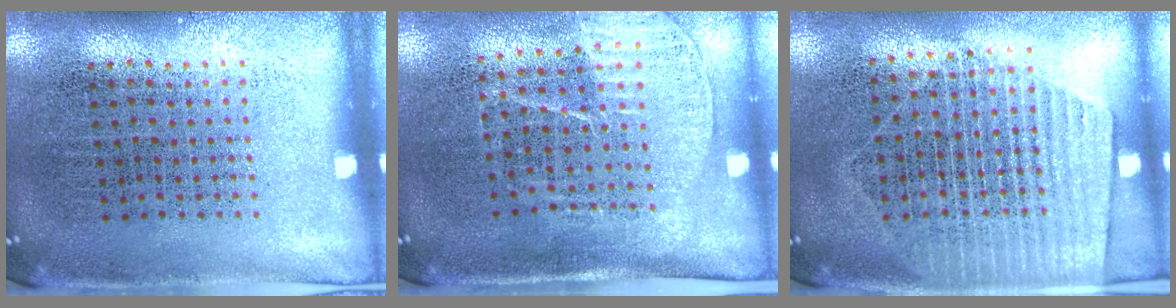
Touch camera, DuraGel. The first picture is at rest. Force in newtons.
{"total": 1.6, "press": 1.4, "slide": 0.8}
{"total": 1.6, "press": 1.4, "slide": 0.8}